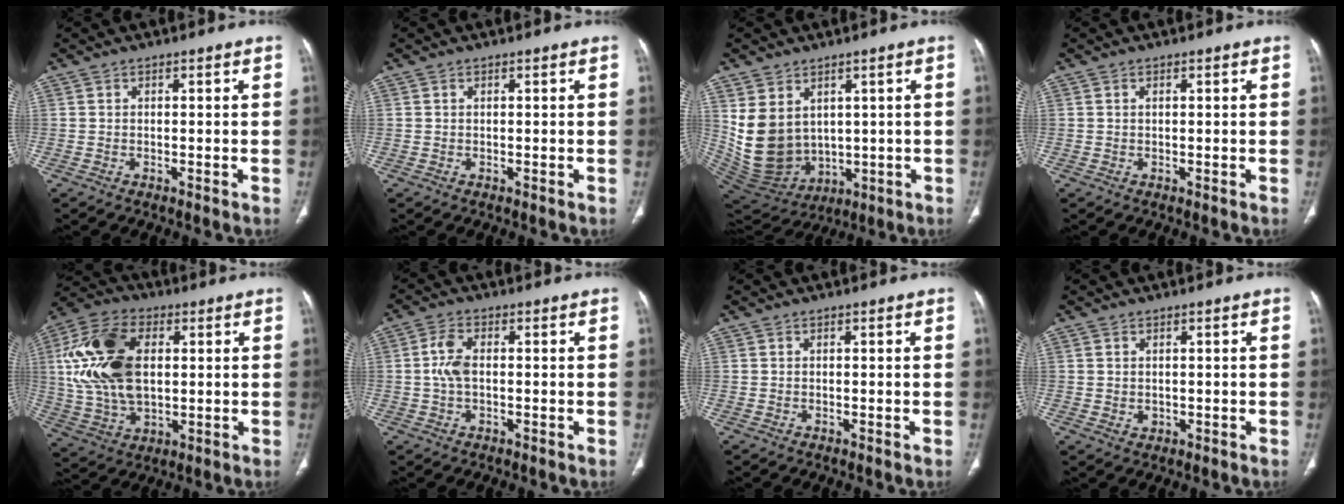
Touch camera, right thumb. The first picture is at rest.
{"total": 0.0}
{"total": 13.3, "force": [2.9, 10.2, 8.0], "torque": [-0.140, -0.016, 0.098]}
{"total": 0.0}
{"total": 18.9, "force": [3.2, 11.5, 14.7], "torque": [-0.287, 0.004, 0.061]}
{"total": 4.4, "force": [0.0, 2.3, 3.8], "torque": [-0.088, 0.008, -0.003]}
{"total": 0.0}
{"total": 1.3, "force": [0.3, 1.1, 0.7], "torque": [-0.012, -0.004, 0.014]}